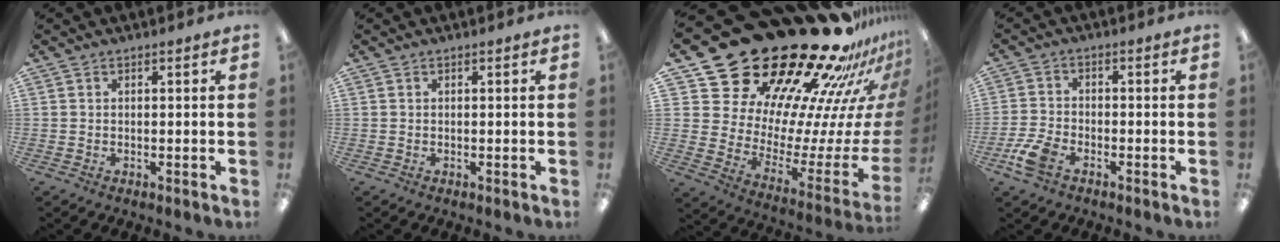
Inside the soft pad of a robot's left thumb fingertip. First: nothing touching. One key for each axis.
{"total": 0.0}
{"total": 34.8, "fx": 27.2, "fy": 15.0, "fz": 15.7, "tx": -0.171, "ty": -0.268, "tz": 0.529}
{"total": 6.3, "fx": -3.7, "fy": 3.4, "fz": 3.7, "tx": -0.085, "ty": 0.012, "tz": -0.071}